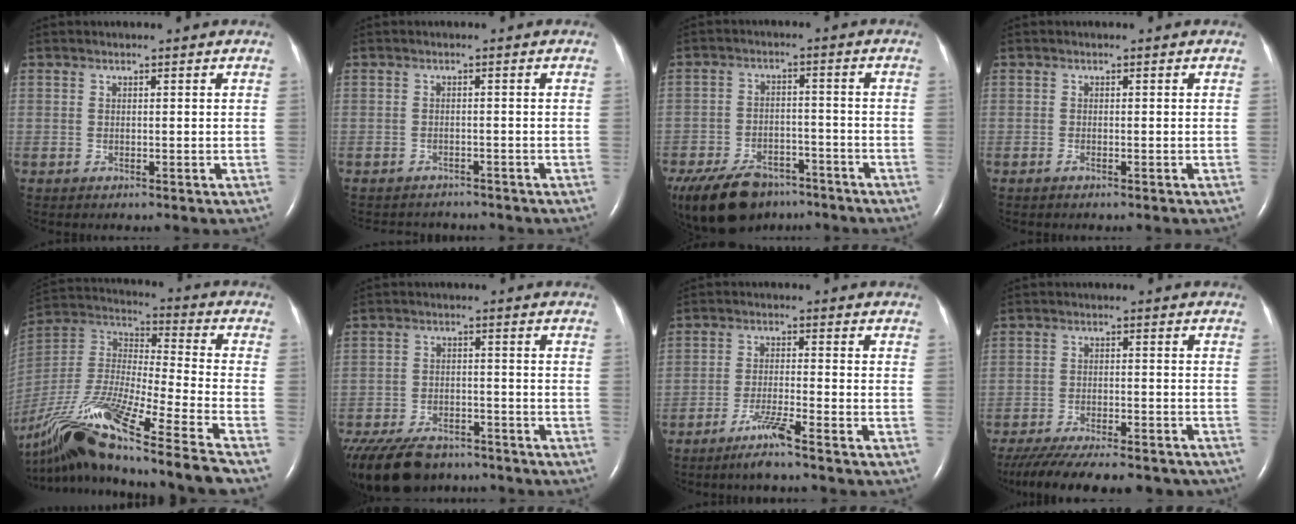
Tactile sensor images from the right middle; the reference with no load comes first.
{"total": 5.1, "force": [-4.8, 1.6, 0.3], "torque": [-0.006, -0.002, -0.062]}
{"total": 15.1, "force": [-11.1, 7.9, 6.7], "torque": [-0.158, -0.010, -0.171]}
{"total": 0.6, "force": [-0.5, 0.0, 0.4], "torque": [-0.012, -0.002, -0.009]}
{"total": 28.4, "force": [-21.4, 0.0, 18.7], "torque": [-0.352, -0.057, -0.386]}
{"total": 17.9, "force": [-13.8, 8.3, 7.8], "torque": [-0.222, -0.031, -0.205]}
{"total": 4.9, "force": [-3.7, -0.7, 3.1], "torque": [-0.066, -0.013, -0.076]}
{"total": 20.8, "force": [-17.9, 4.7, 9.4], "torque": [-0.182, -0.030, -0.245]}